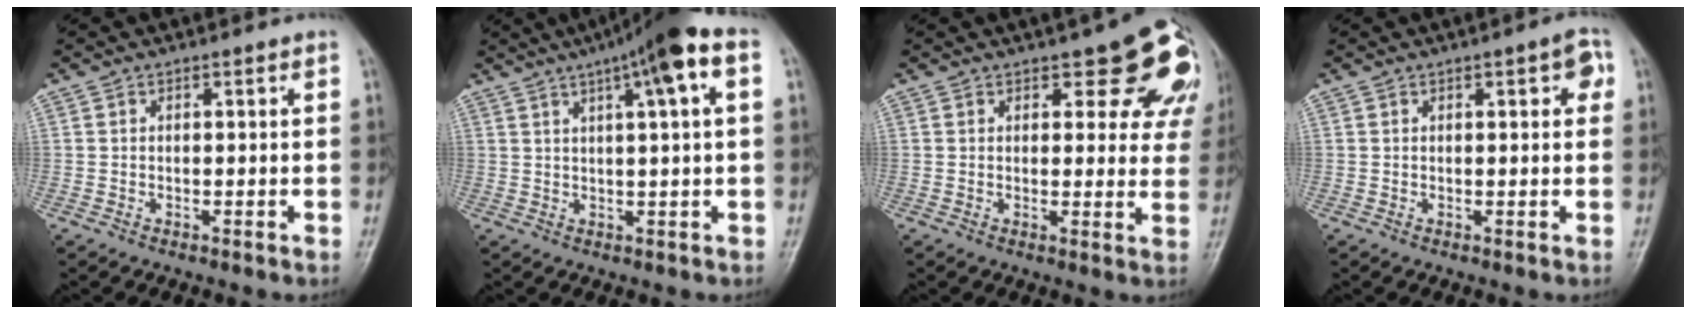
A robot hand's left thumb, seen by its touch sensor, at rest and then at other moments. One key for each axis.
{"total": 11.8, "fx": 5.0, "fy": 1.6, "fz": 10.5, "tx": -0.165, "ty": 0.023, "tz": 0.068}
{"total": 10.6, "fx": 7.1, "fy": 4.5, "fz": 6.5, "tx": -0.032, "ty": -0.033, "tz": 0.072}
{"total": 3.5, "fx": 1.2, "fy": 1.3, "fz": 3.1, "tx": -0.028, "ty": 0.004, "tz": 0.011}